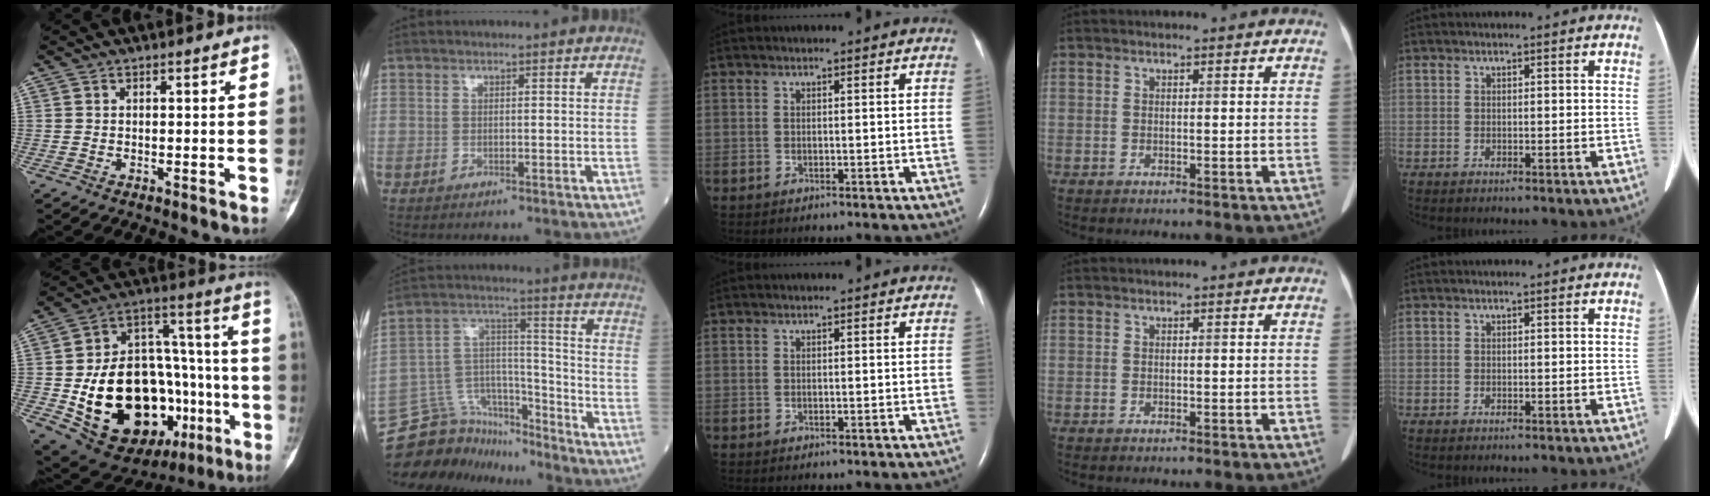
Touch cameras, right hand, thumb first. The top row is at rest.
{"thumb": {"total": 32.0, "force": [-9.2, 18.5, 24.5], "torque": [-0.377, 0.037, -0.119]}, "index": {"total": 16.4, "force": [-15.4, 5.3, 2.3], "torque": [-0.051, 0.056, -0.258]}}